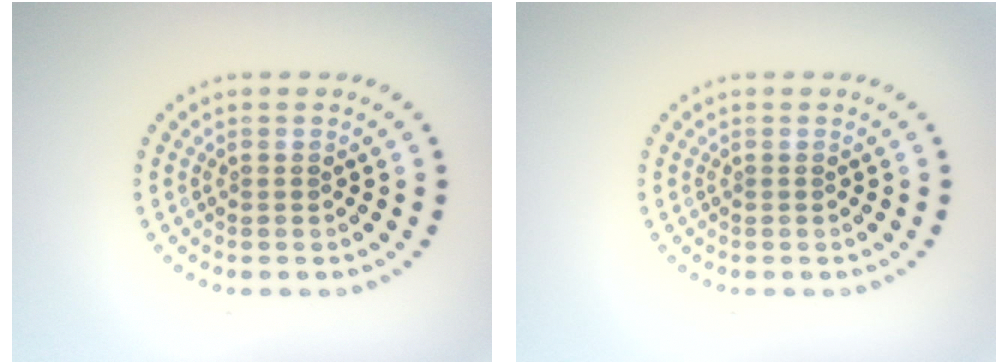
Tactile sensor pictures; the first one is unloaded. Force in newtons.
{"total": 0.0}